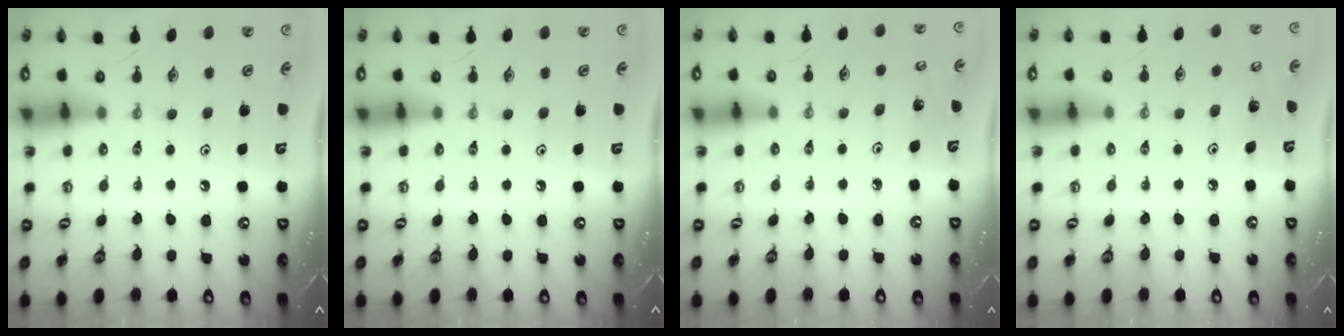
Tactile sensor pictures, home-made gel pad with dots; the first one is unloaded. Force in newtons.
{"total": 0.0}
{"total": 5.0, "press": 4.6, "slide": 1.9}
{"total": 4.3, "press": 4.3, "slide": 0.3}